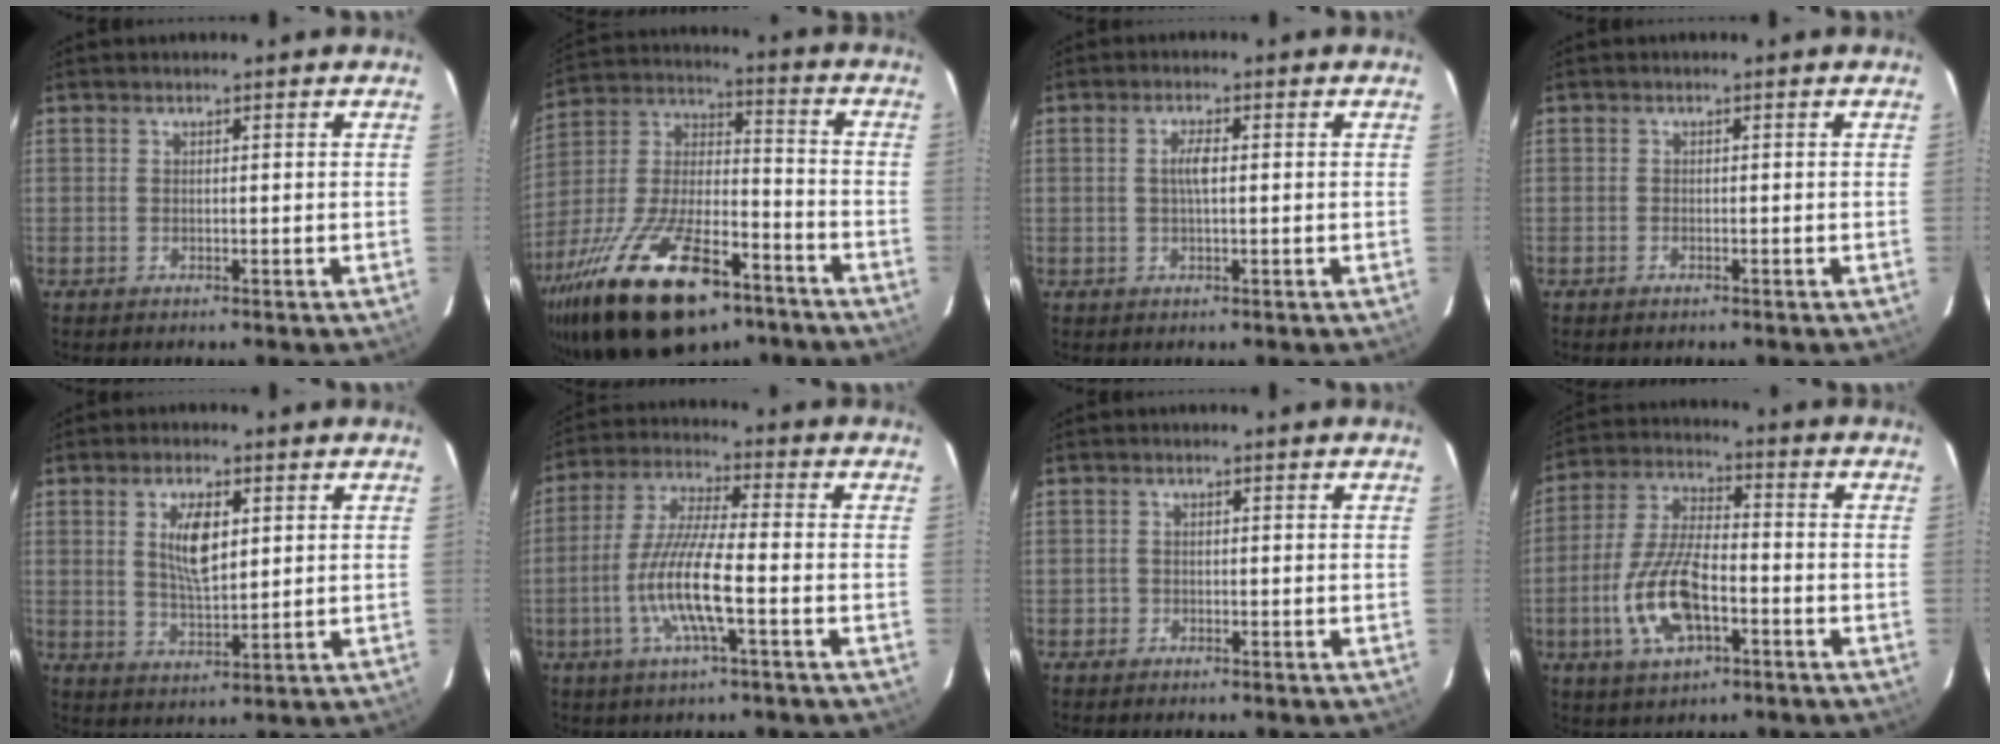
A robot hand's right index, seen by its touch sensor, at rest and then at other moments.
{"total": 28.2, "force": [-17.4, 11.7, 18.8], "torque": [-0.369, -0.017, -0.281]}
{"total": 2.6, "force": [0.1, 0.6, 2.5], "torque": [-0.049, 0.004, 0.002]}
{"total": 0.8, "force": [-0.6, 0.4, 0.3], "torque": [-0.007, 0.000, -0.012]}
{"total": 7.4, "force": [2.1, 3.1, 6.3], "torque": [-0.113, 0.000, 0.044]}
{"total": 11.8, "force": [-3.7, 1.6, 11.0], "torque": [-0.229, -0.007, -0.070]}
{"total": 1.3, "force": [-0.7, 1.1, 0.0], "torque": [-0.002, 0.004, -0.011]}
{"total": 13.7, "force": [-4.7, 5.8, 11.5], "torque": [-0.247, -0.002, -0.086]}